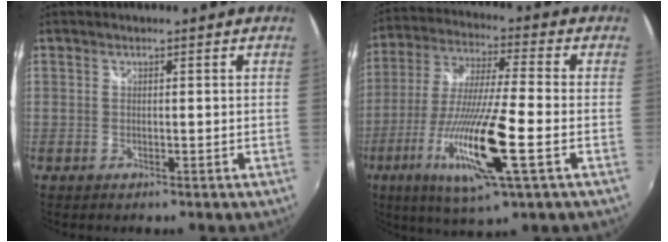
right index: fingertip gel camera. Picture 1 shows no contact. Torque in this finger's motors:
{"motor_torque": [1.78, 0.36, 1.05, 0.21]}